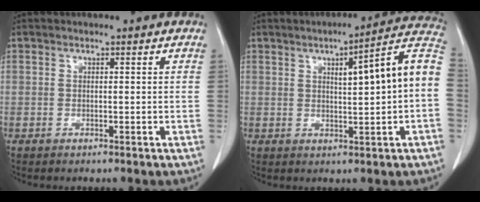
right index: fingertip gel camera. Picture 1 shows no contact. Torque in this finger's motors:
{"motor_torque": [1.12, 0.15, 0.40, 0.09]}